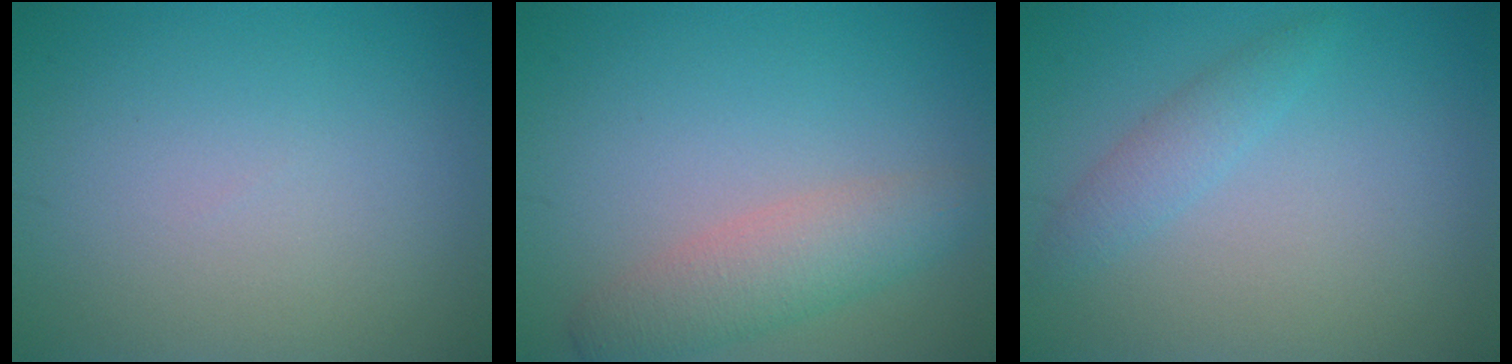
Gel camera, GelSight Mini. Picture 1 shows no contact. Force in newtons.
{"total": 3.8, "press": 3.8, "slide": 0.1}
{"total": 1.8, "press": 1.8, "slide": 0.1}